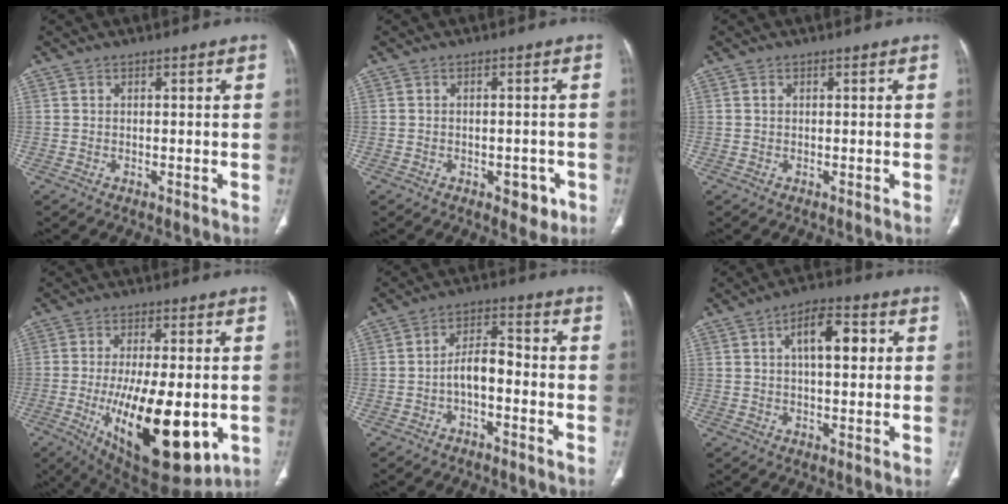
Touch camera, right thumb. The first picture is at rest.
{"total": 4.0, "force": [-1.9, 2.4, 2.7], "torque": [-0.016, 0.008, -0.019]}
{"total": 0.6, "force": [0.2, 0.5, 0.4], "torque": [-0.006, 0.001, 0.003]}
{"total": 22.0, "force": [-5.1, 8.8, 19.5], "torque": [-0.309, -0.024, -0.056]}
{"total": 5.8, "force": [-1.9, 2.9, 4.7], "torque": [-0.074, 0.037, -0.038]}
{"total": 9.6, "force": [2.4, 4.4, 8.2], "torque": [-0.112, 0.012, 0.031]}